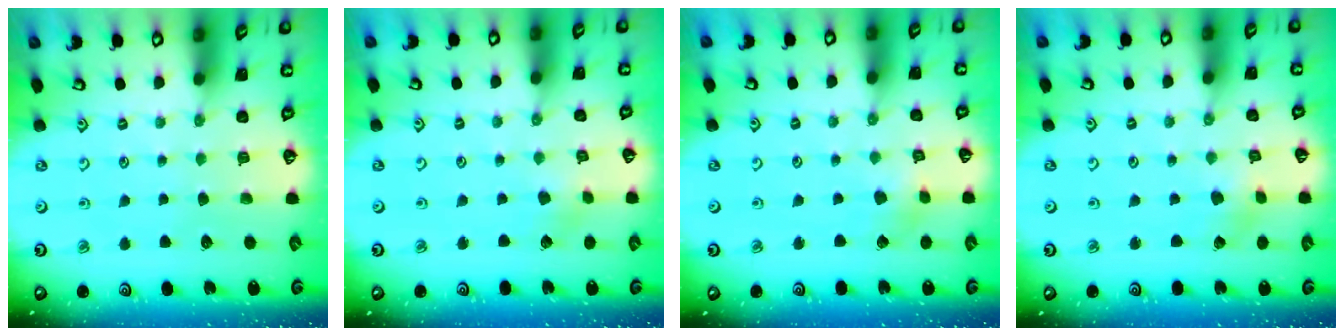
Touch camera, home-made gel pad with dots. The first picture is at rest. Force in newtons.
{"total": 2.3, "press": 2.3, "slide": 0.3}
{"total": 2.8, "press": 2.8, "slide": 0.3}
{"total": 1.9, "press": 1.9, "slide": 0.2}